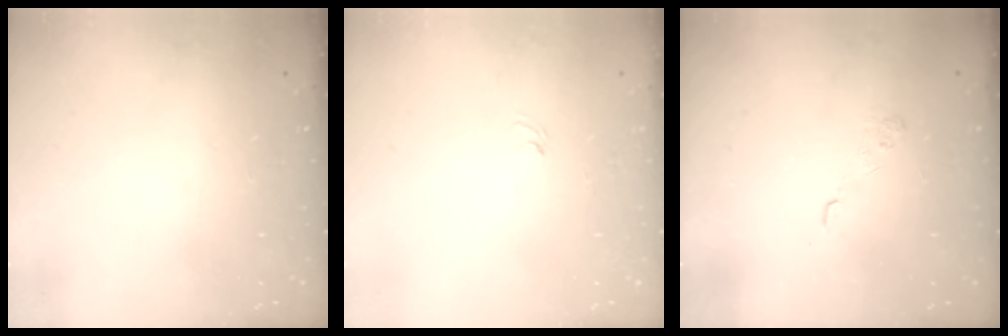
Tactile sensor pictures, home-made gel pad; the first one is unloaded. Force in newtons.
{"total": 3.8, "press": 3.7, "slide": 1.0}
{"total": 2.8, "press": 2.4, "slide": 1.5}